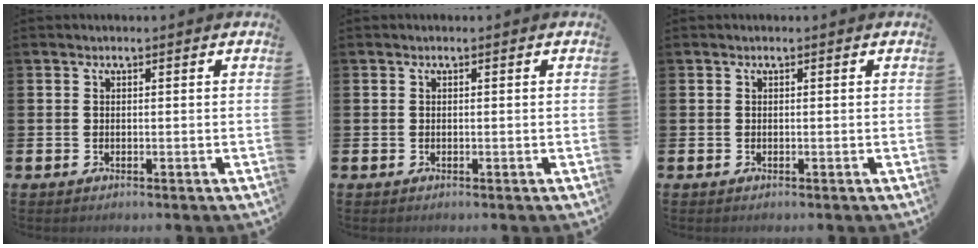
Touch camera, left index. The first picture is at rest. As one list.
[{"total": 0.0}, {"total": 0.0}]